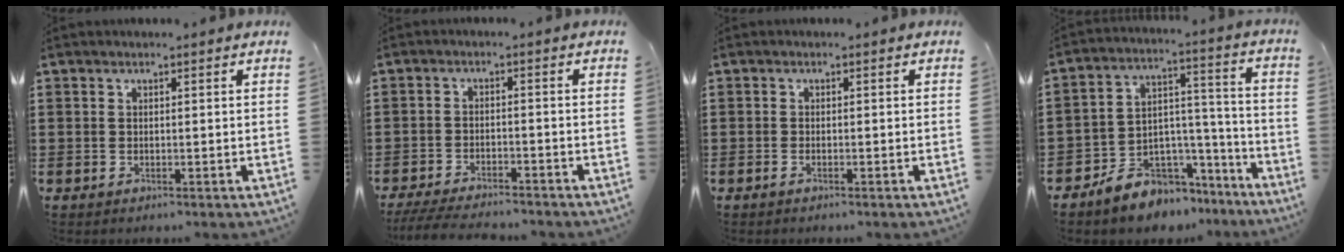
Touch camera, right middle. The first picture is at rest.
{"total": 4.2, "force": [-4.0, 0.3, 1.3], "torque": [-0.027, -0.005, -0.081]}
{"total": 0.6, "force": [-0.4, 0.1, 0.4], "torque": [-0.008, -0.003, -0.007]}
{"total": 6.4, "force": [-5.4, 3.3, -0.3], "torque": [-0.007, 0.004, -0.102]}